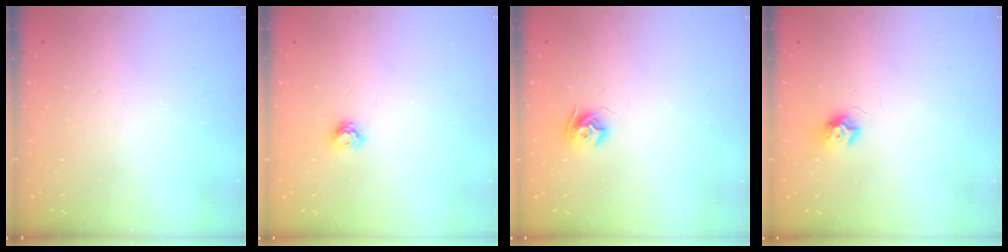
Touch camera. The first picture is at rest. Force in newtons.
{"total": 5.6, "press": 5.5, "slide": 0.7}
{"total": 8.1, "press": 8.1, "slide": 0.1}
{"total": 7.6, "press": 7.6, "slide": 0.2}